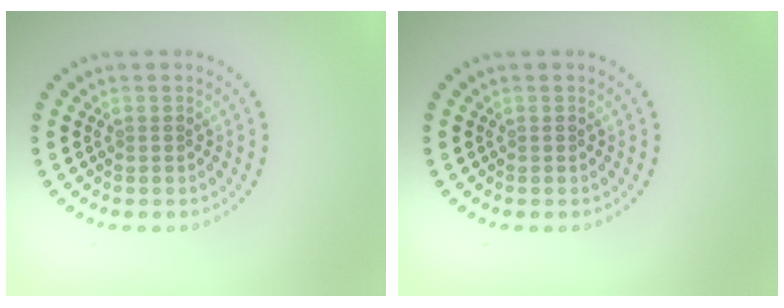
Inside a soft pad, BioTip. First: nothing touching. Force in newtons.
{"total": 0.0}